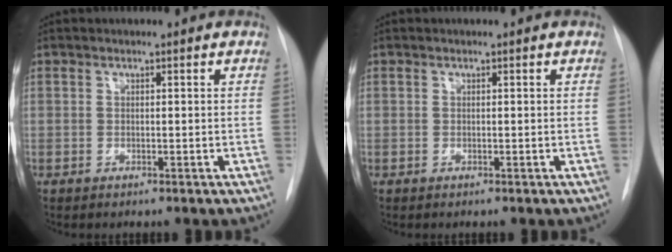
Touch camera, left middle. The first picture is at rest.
{"total": 0.0}